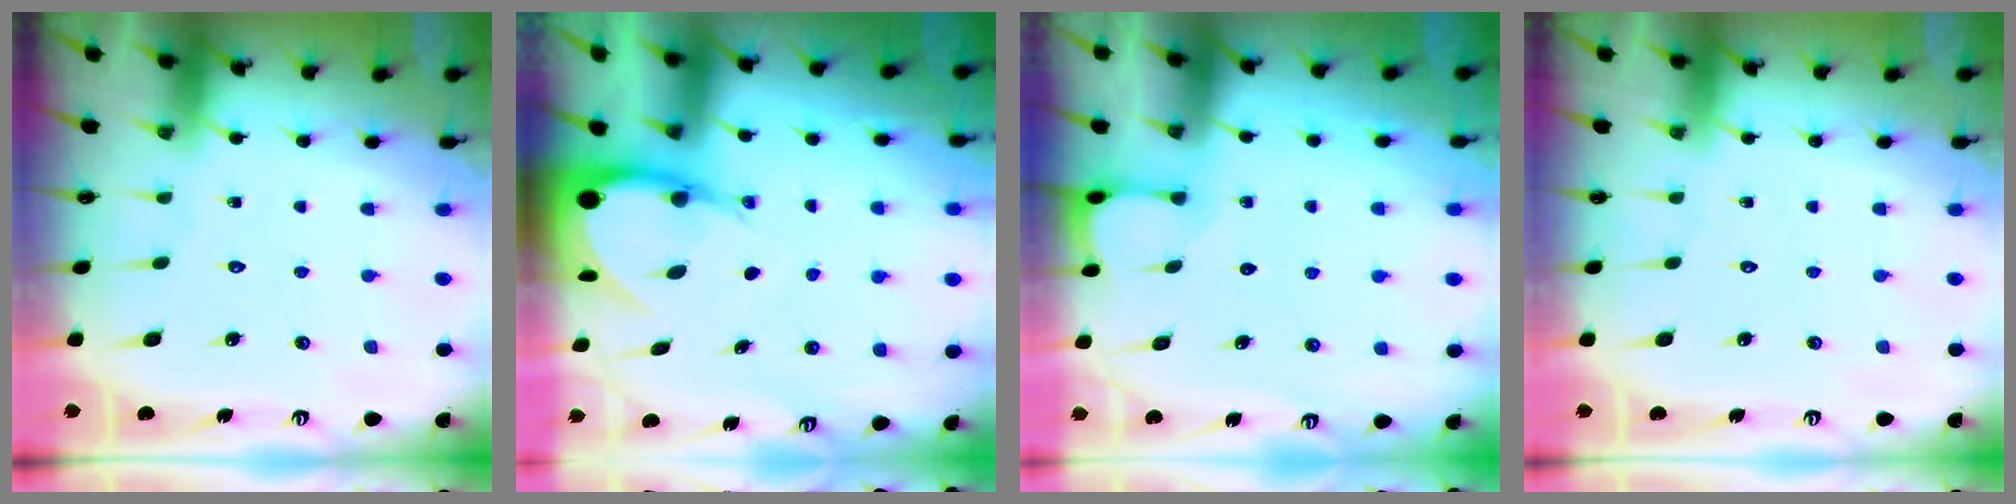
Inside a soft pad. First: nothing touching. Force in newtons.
{"total": 6.7, "press": 6.7, "slide": 0.7}
{"total": 1.9, "press": 1.9, "slide": 0.2}
{"total": 0.0}